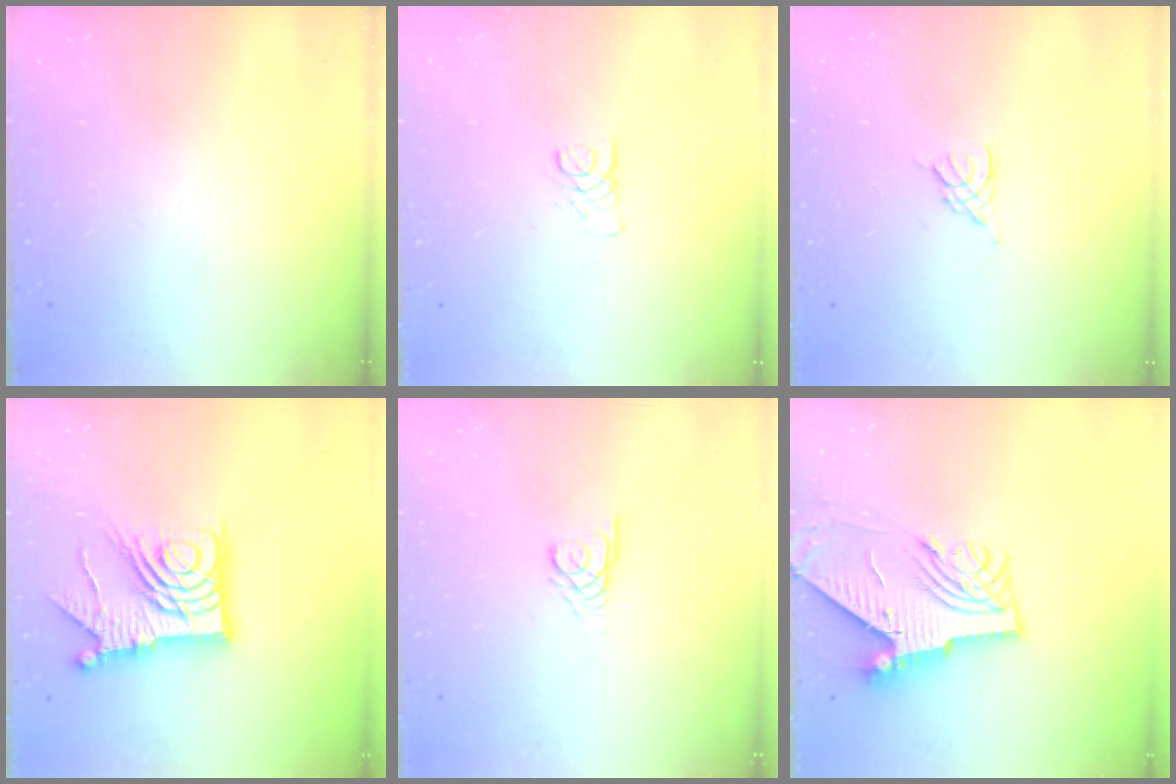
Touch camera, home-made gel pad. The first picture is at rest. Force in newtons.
{"total": 1.6, "press": 1.6, "slide": 0.1}
{"total": 2.3, "press": 2.3, "slide": 0.5}
{"total": 15.4, "press": 15.3, "slide": 2.0}
{"total": 2.7, "press": 2.7, "slide": 0.3}
{"total": 9.2, "press": 9.1, "slide": 1.3}